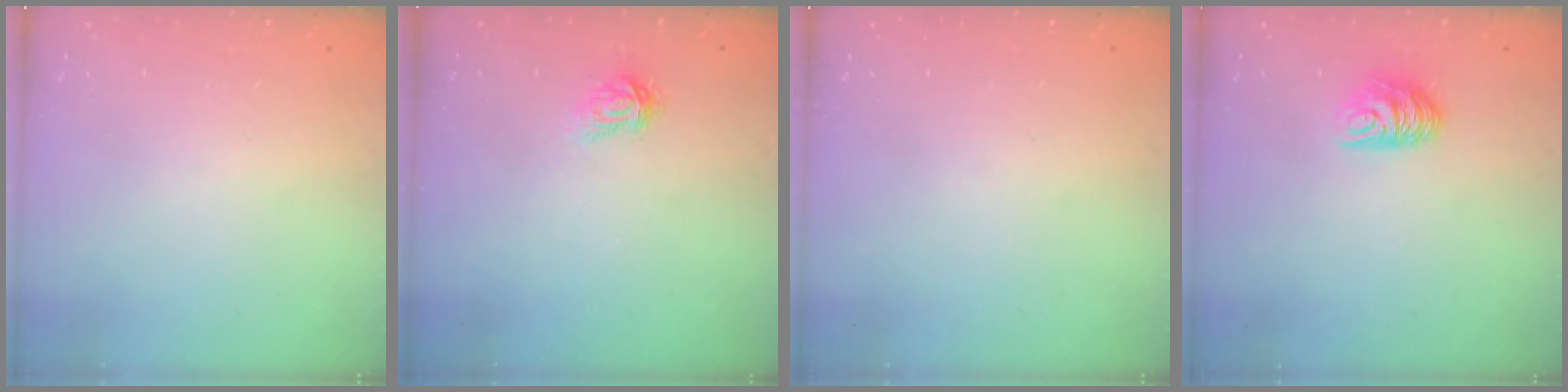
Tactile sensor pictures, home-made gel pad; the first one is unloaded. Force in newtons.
{"total": 3.2, "press": 3.2, "slide": 0.3}
{"total": 0.0}
{"total": 6.8, "press": 6.8, "slide": 0.5}